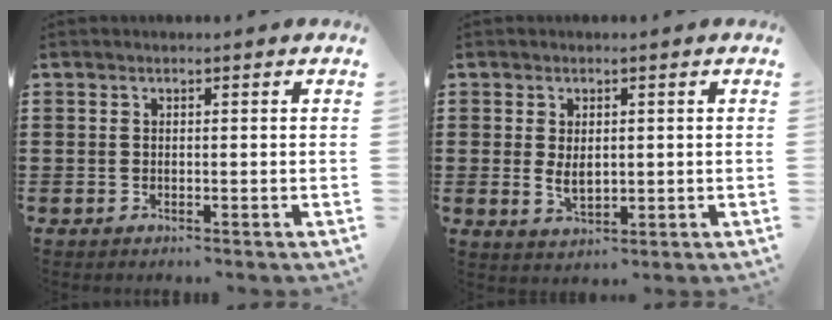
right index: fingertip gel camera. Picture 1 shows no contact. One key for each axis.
{"total": 3.2, "fx": 0.1, "fy": 1.9, "fz": 2.6, "tx": -0.045, "ty": 0.003, "tz": 0.001}